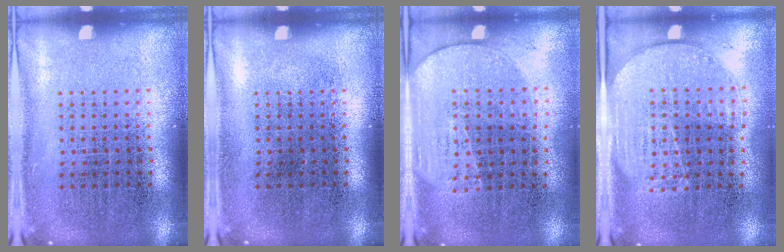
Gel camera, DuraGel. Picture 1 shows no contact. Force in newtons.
{"total": 0.0}
{"total": 1.6, "press": 1.4, "slide": 0.8}
{"total": 1.6, "press": 1.4, "slide": 0.8}